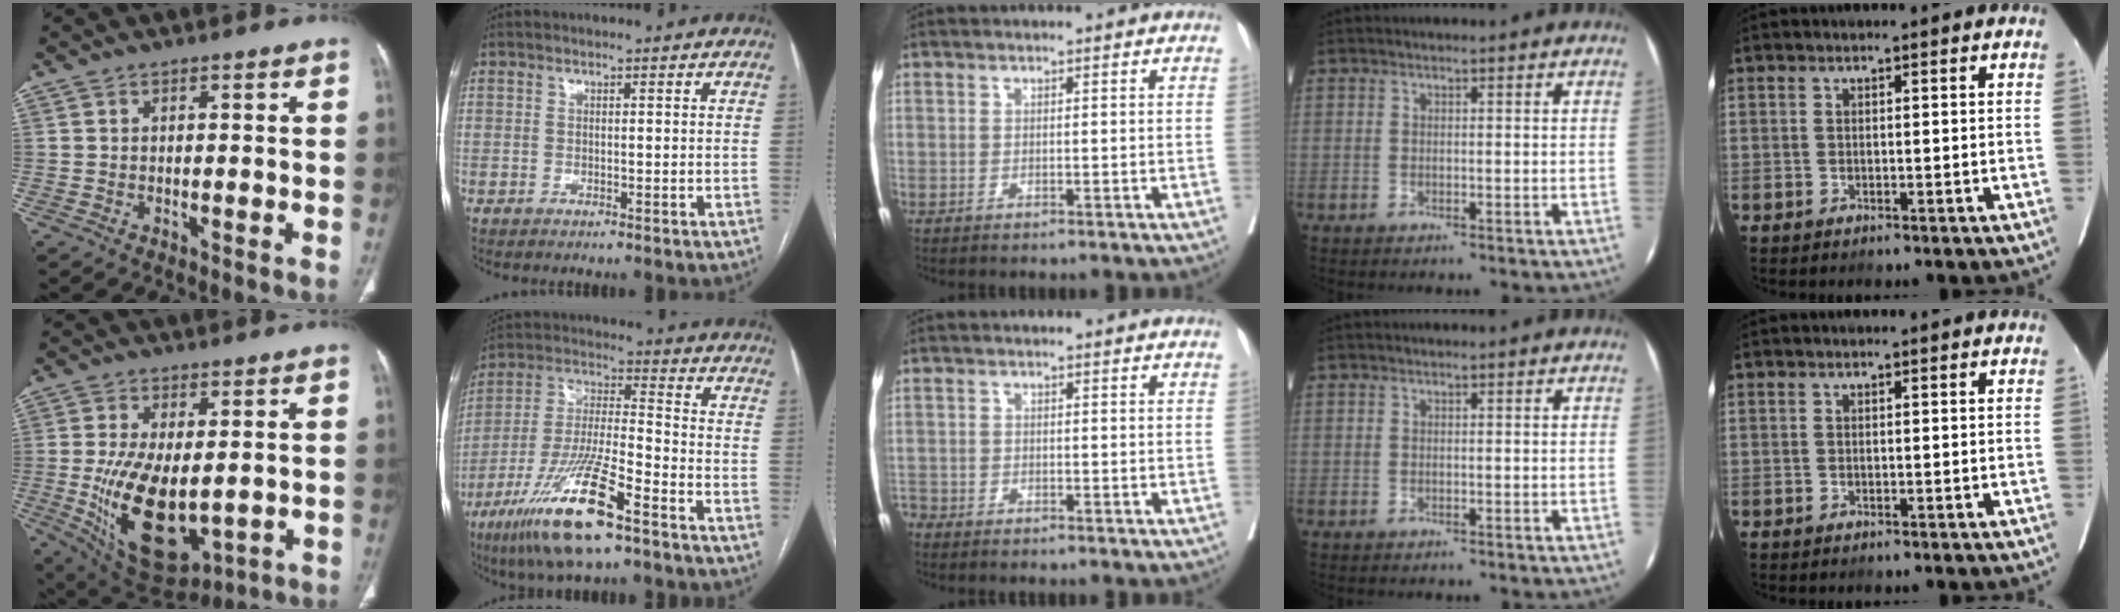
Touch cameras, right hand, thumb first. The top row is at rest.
{"thumb": {"total": 17.0, "force": [-2.1, 8.7, 14.4], "torque": [-0.253, -0.023, -0.006]}, "index": {"total": 16.9, "force": [-10.0, 2.4, 13.4], "torque": [-0.287, -0.034, -0.186]}, "middle": {"total": 2.8, "force": [-2.7, 0.8, 0.4], "torque": [-0.002, -0.004, -0.052]}}